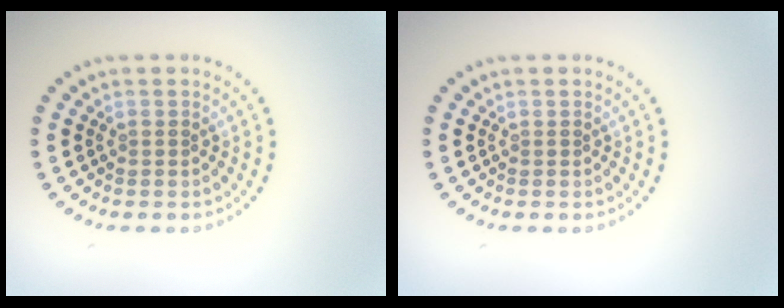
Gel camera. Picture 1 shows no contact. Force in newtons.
{"total": 0.0}